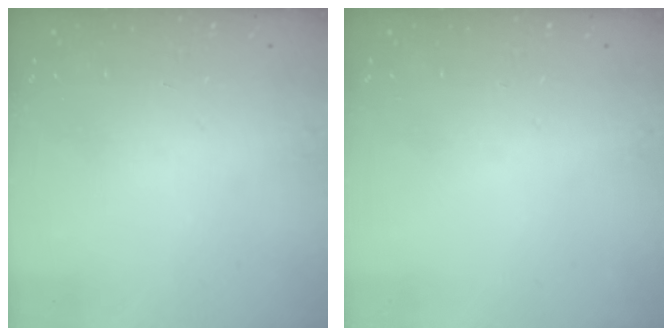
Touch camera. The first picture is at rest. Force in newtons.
{"total": 0.0}